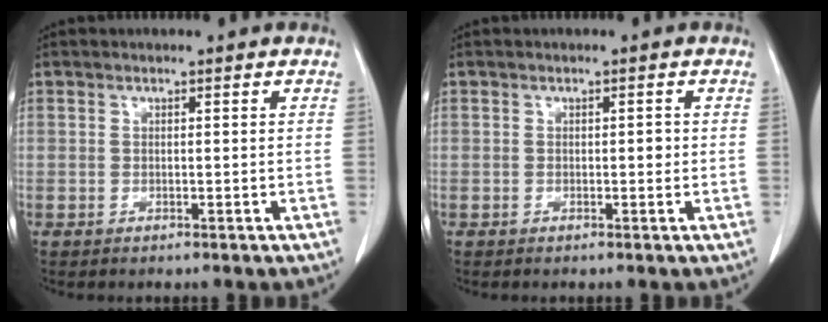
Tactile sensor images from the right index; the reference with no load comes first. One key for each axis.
{"total": 0.9, "fx": -0.1, "fy": 0.4, "fz": 0.8, "tx": -0.009, "ty": 0.002, "tz": -0.002}